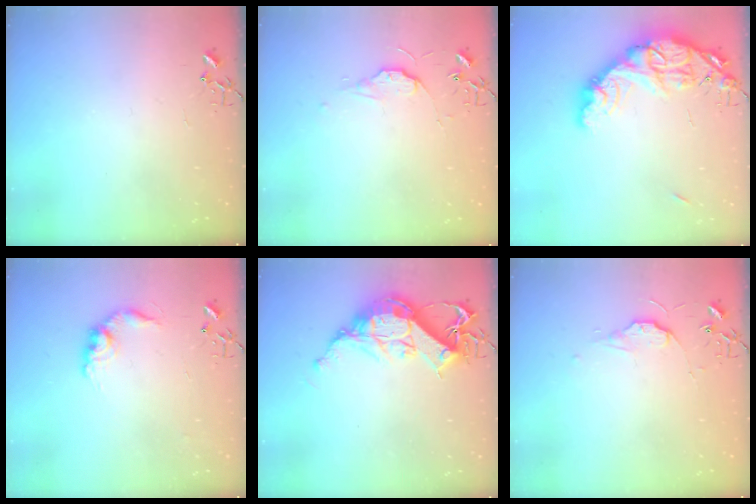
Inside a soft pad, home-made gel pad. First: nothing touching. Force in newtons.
{"total": 7.1, "press": 7.0, "slide": 0.8}
{"total": 20.6, "press": 20.5, "slide": 1.7}
{"total": 10.6, "press": 10.6, "slide": 0.5}
{"total": 15.3, "press": 15.2, "slide": 1.3}
{"total": 7.1, "press": 7.0, "slide": 0.8}